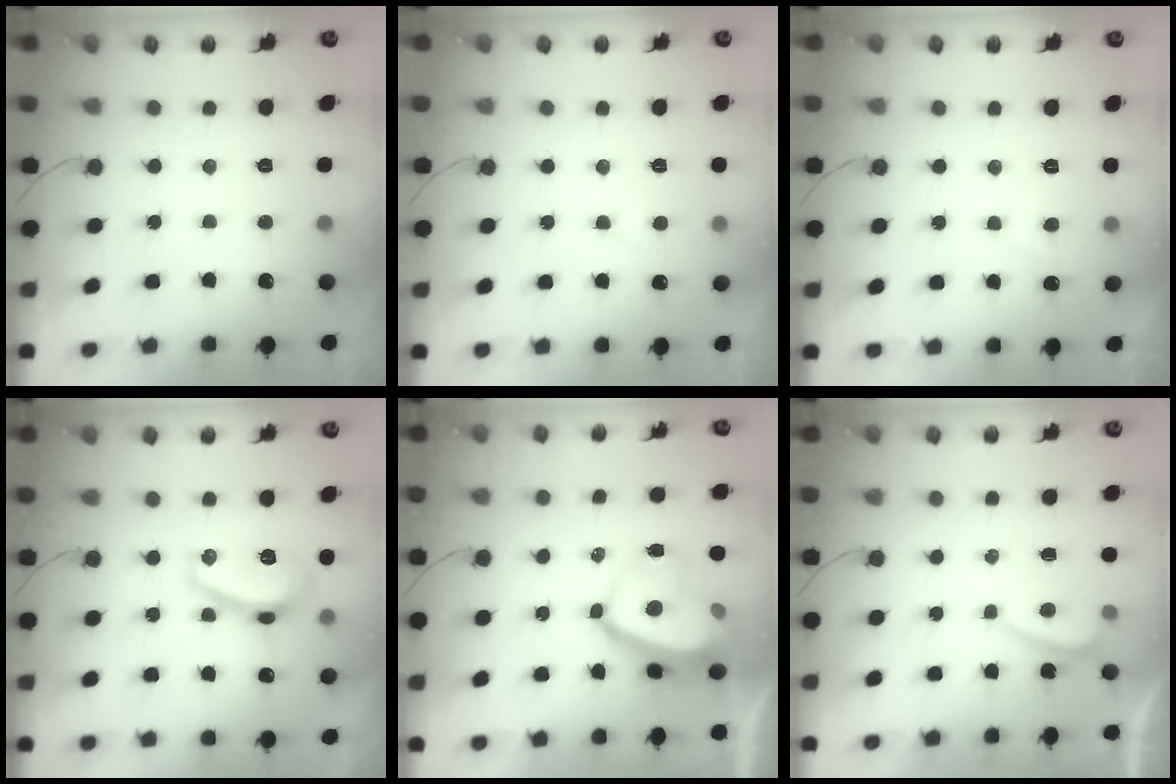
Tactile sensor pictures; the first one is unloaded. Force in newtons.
{"total": 2.8, "press": 2.8, "slide": 0.3}
{"total": 2.3, "press": 2.2, "slide": 0.8}
{"total": 9.5, "press": 9.5, "slide": 0.8}
{"total": 8.4, "press": 8.3, "slide": 0.7}
{"total": 1.6, "press": 1.5, "slide": 0.6}